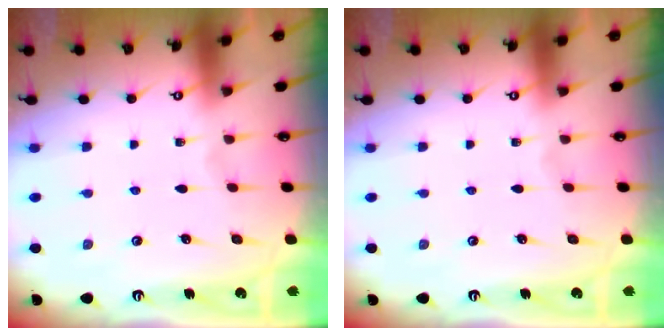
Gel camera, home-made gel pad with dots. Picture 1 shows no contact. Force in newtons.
{"total": 0.0}